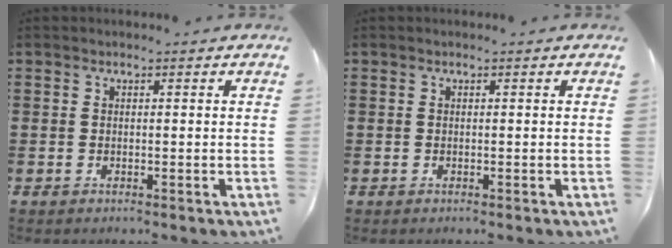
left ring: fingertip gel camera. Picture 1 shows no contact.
{"total": 0.0}